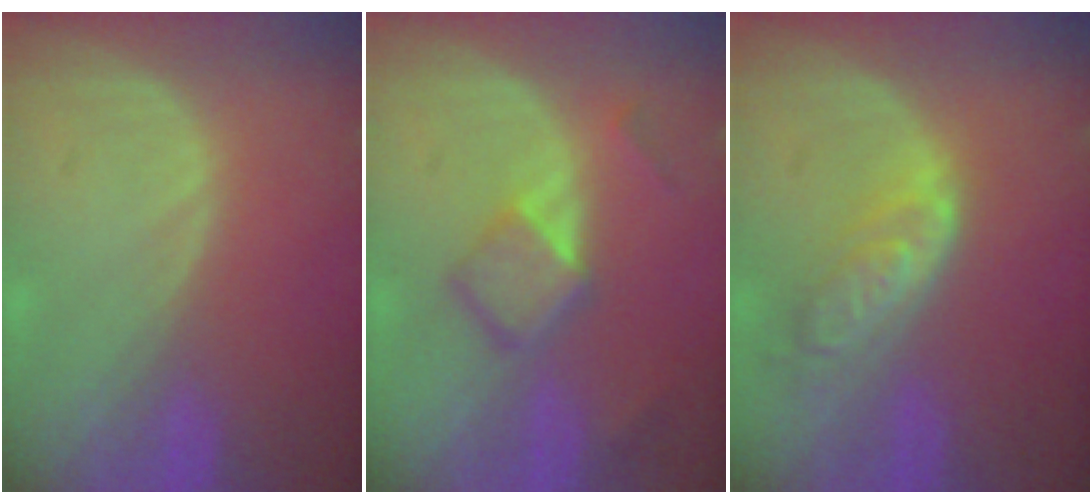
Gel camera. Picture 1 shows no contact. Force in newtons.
{"total": 5.0, "press": 4.6, "slide": 1.9}
{"total": 6.2, "press": 5.6, "slide": 2.8}